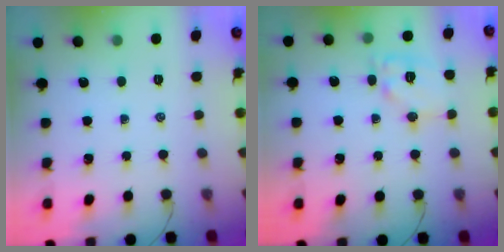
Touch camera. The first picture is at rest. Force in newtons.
{"total": 11.1, "press": 11.1, "slide": 1.2}